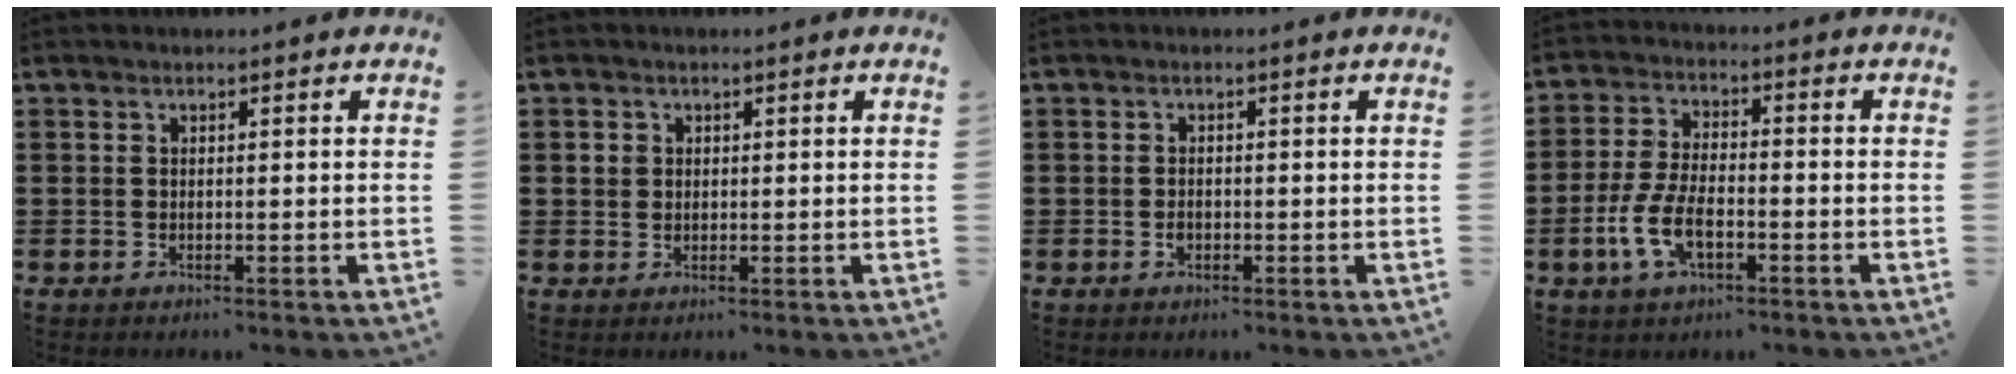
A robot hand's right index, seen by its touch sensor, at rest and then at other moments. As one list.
[{"total": 1.3, "force": [0.4, 1.2, 0.4], "torque": [-0.012, 0.005, 0.008]}, {"total": 1.2, "force": [-0.5, 0.8, 0.8], "torque": [-0.018, 0.000, -0.008]}, {"total": 7.1, "force": [-2.7, 3.2, 5.8], "torque": [-0.138, -0.004, -0.056]}]